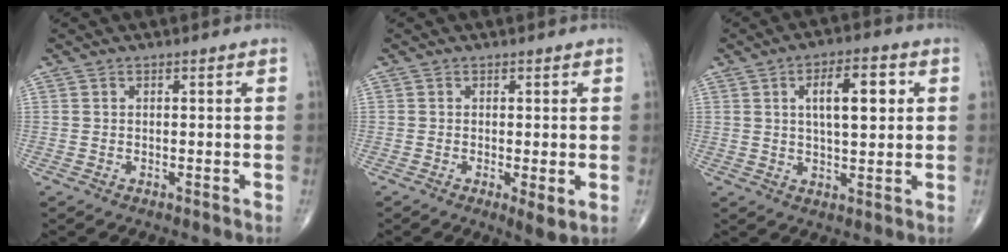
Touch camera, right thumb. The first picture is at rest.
{"total": 3.1, "force": [-0.4, 0.8, 2.9], "torque": [-0.049, -0.012, -0.010]}
{"total": 9.5, "force": [2.5, 3.8, 8.3], "torque": [-0.114, -0.002, 0.039]}